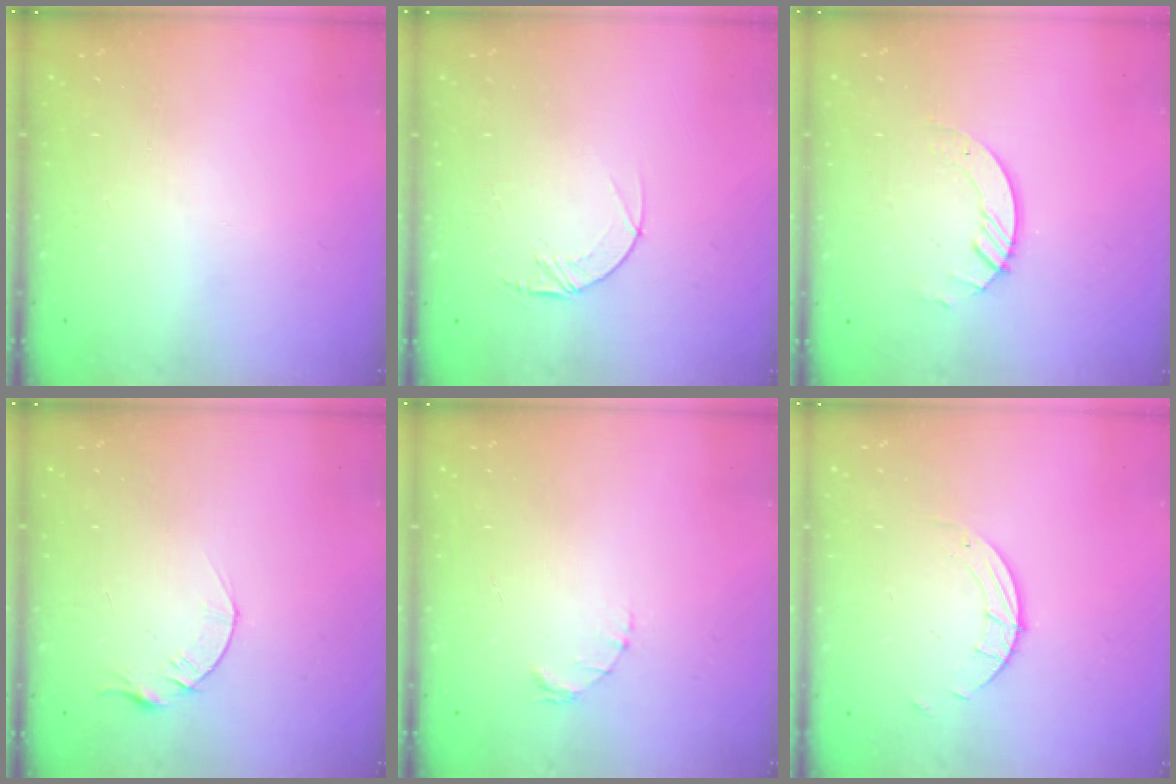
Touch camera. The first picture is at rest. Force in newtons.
{"total": 4.6, "press": 4.6, "slide": 0.4}
{"total": 3.0, "press": 3.0, "slide": 0.3}
{"total": 4.1, "press": 4.0, "slide": 0.5}
{"total": 1.6, "press": 1.5, "slide": 0.3}
{"total": 1.5, "press": 1.5, "slide": 0.1}